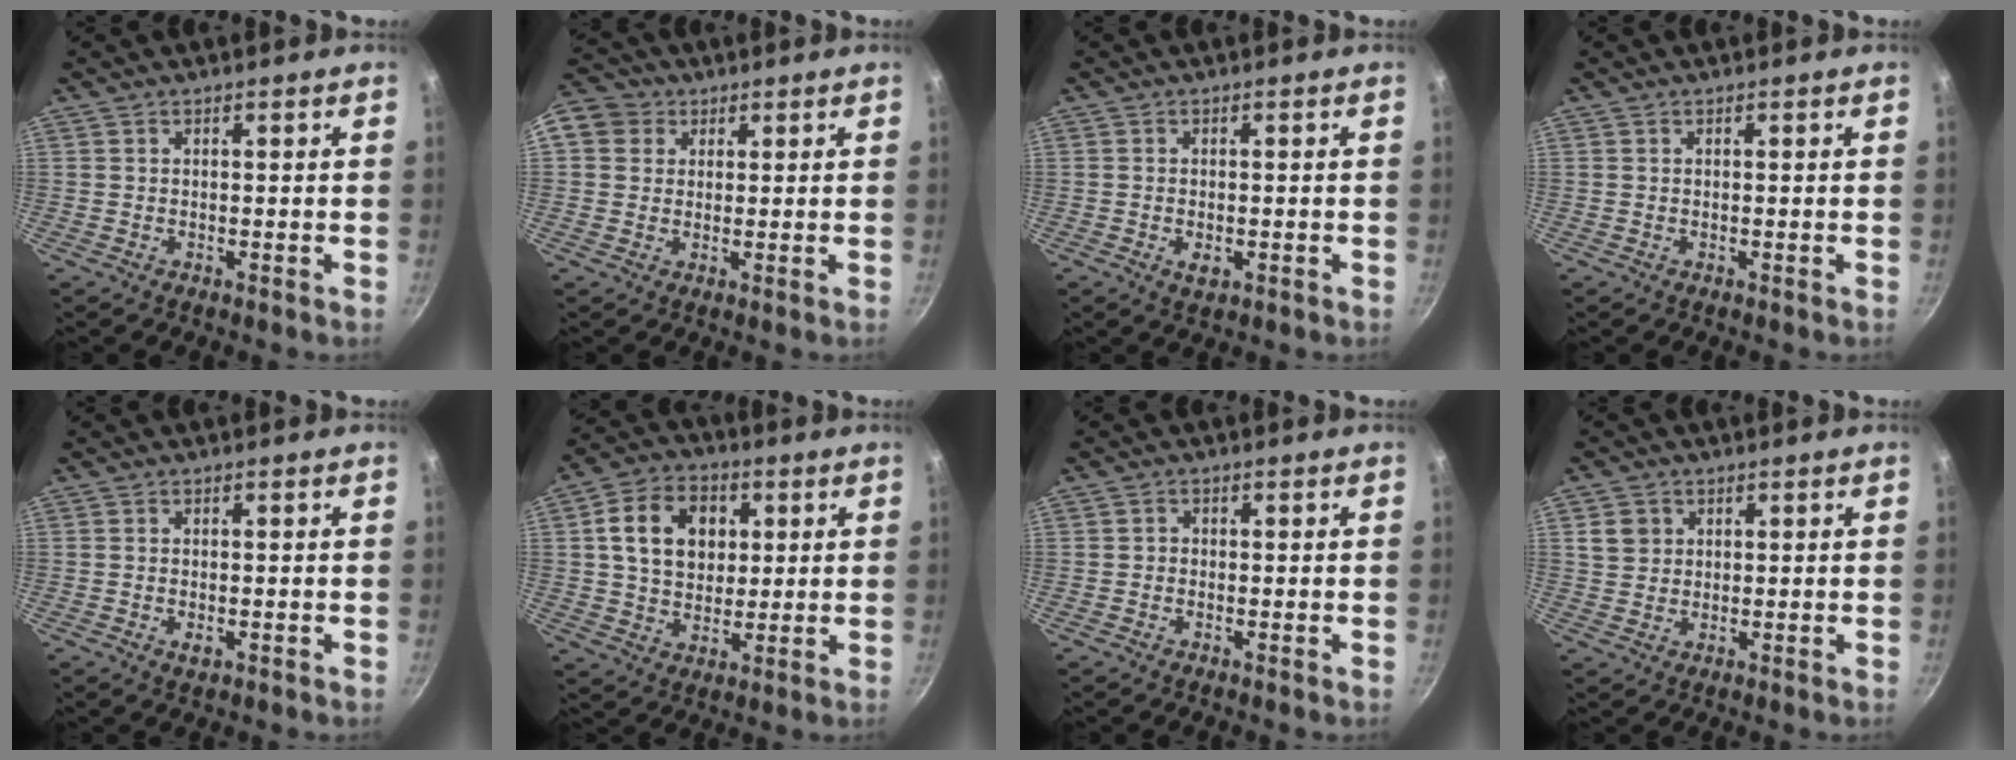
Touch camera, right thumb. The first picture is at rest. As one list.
[{"total": 9.8, "force": [3.0, 8.5, 3.9], "torque": [-0.069, 0.020, 0.043]}, {"total": 2.6, "force": [-0.8, 1.5, 2.0], "torque": [-0.034, -0.003, -0.011]}, {"total": 0.0}, {"total": 1.9, "force": [-0.6, 1.1, 1.5], "torque": [-0.025, -0.002, -0.009]}, {"total": 12.8, "force": [2.9, 9.8, 7.6], "torque": [-0.110, 0.007, 0.044]}, {"total": 0.9, "force": [-0.4, 0.8, 0.3], "torque": [-0.005, 0.001, -0.010]}, {"total": 4.1, "force": [1.2, 3.7, 1.4], "torque": [-0.008, 0.005, 0.023]}]